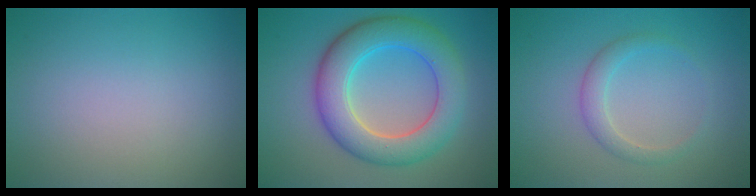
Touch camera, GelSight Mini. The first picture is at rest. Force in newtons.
{"total": 7.5, "press": 7.5, "slide": 0.4}
{"total": 1.9, "press": 1.9, "slide": 0.1}